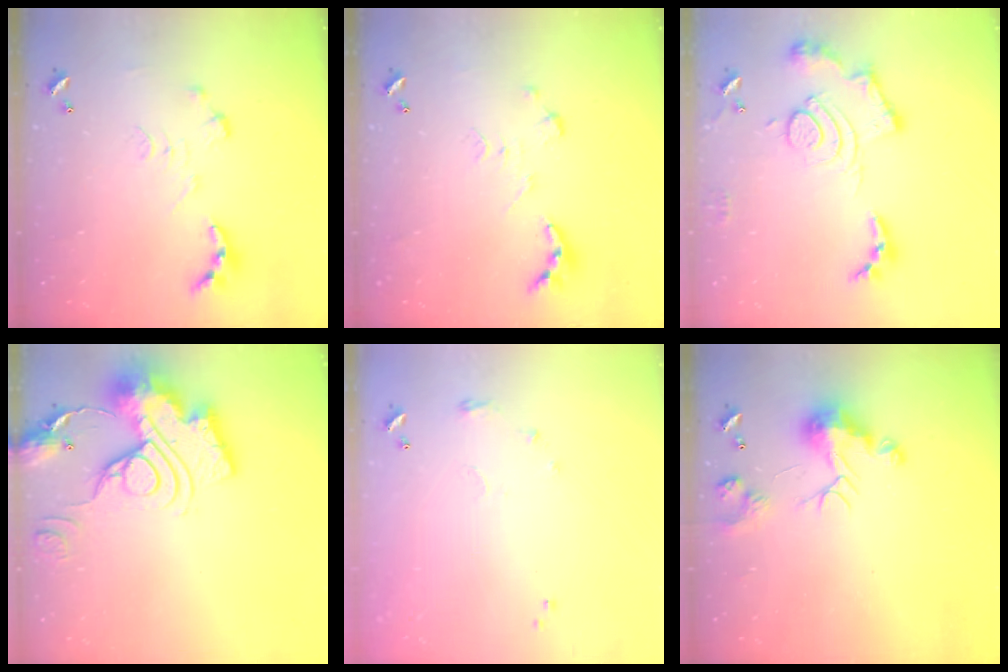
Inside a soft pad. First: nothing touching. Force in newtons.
{"total": 0.0}
{"total": 16.5, "press": 16.4, "slide": 1.7}
{"total": 21.4, "press": 21.3, "slide": 2.0}
{"total": 6.3, "press": 6.3, "slide": 0.9}
{"total": 8.7, "press": 8.6, "slide": 0.2}